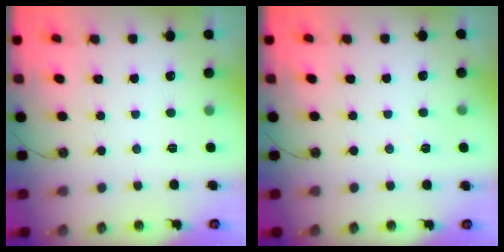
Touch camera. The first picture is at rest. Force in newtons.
{"total": 3.1, "press": 2.2, "slide": 2.1}